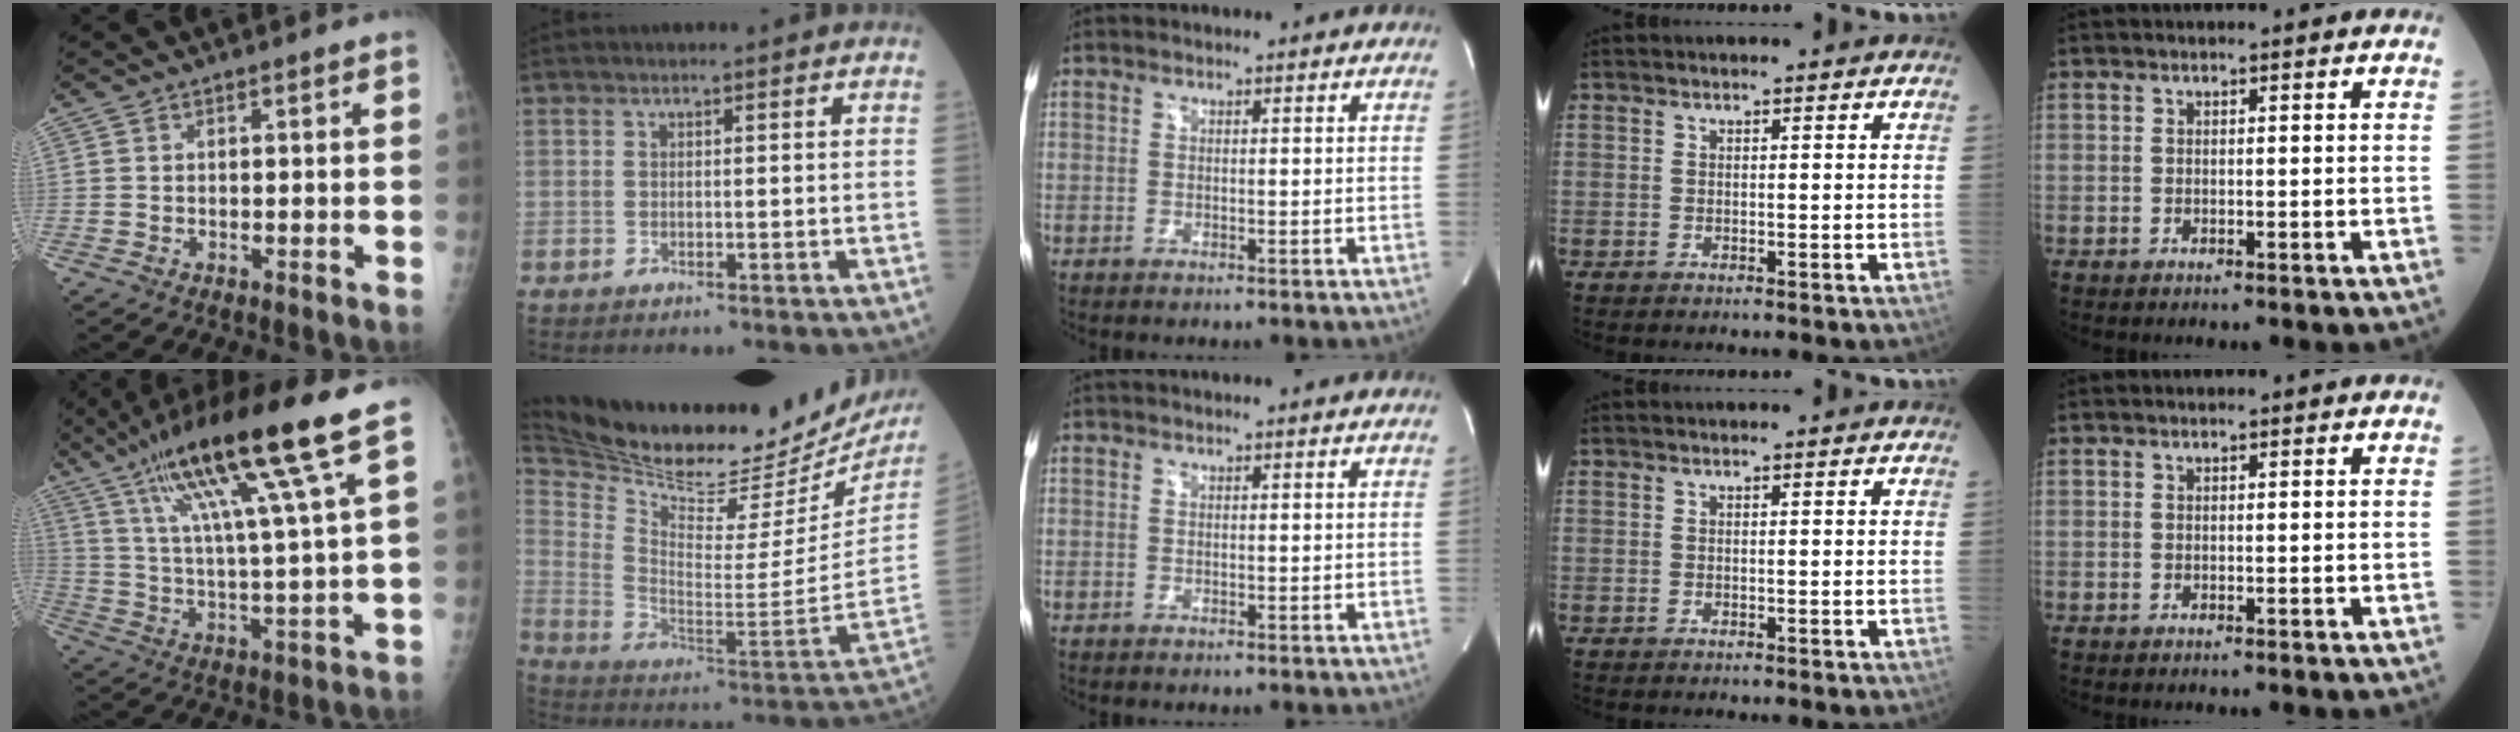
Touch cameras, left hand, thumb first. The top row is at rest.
{"thumb": {"total": 19.4, "force": [10.7, 1.3, 16.2], "torque": [-0.283, -0.020, 0.183]}, "index": {"total": 30.1, "force": [26.1, 5.7, 14.0], "torque": [-0.252, -0.072, 0.375]}}